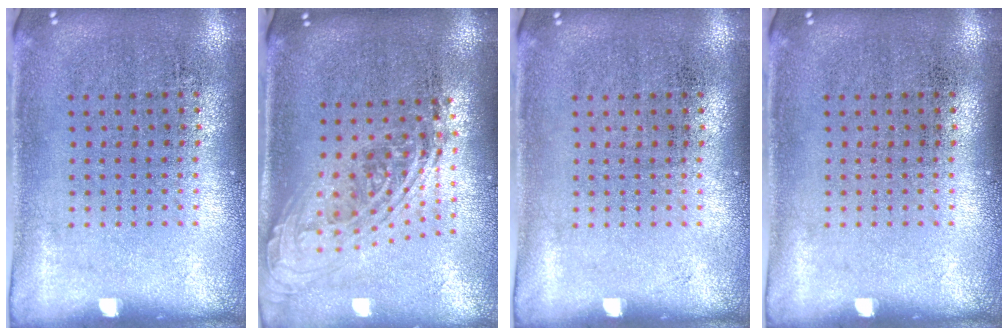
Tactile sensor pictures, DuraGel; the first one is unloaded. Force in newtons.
{"total": 2.2, "press": 1.6, "slide": 1.5}
{"total": 0.0}
{"total": 0.0}